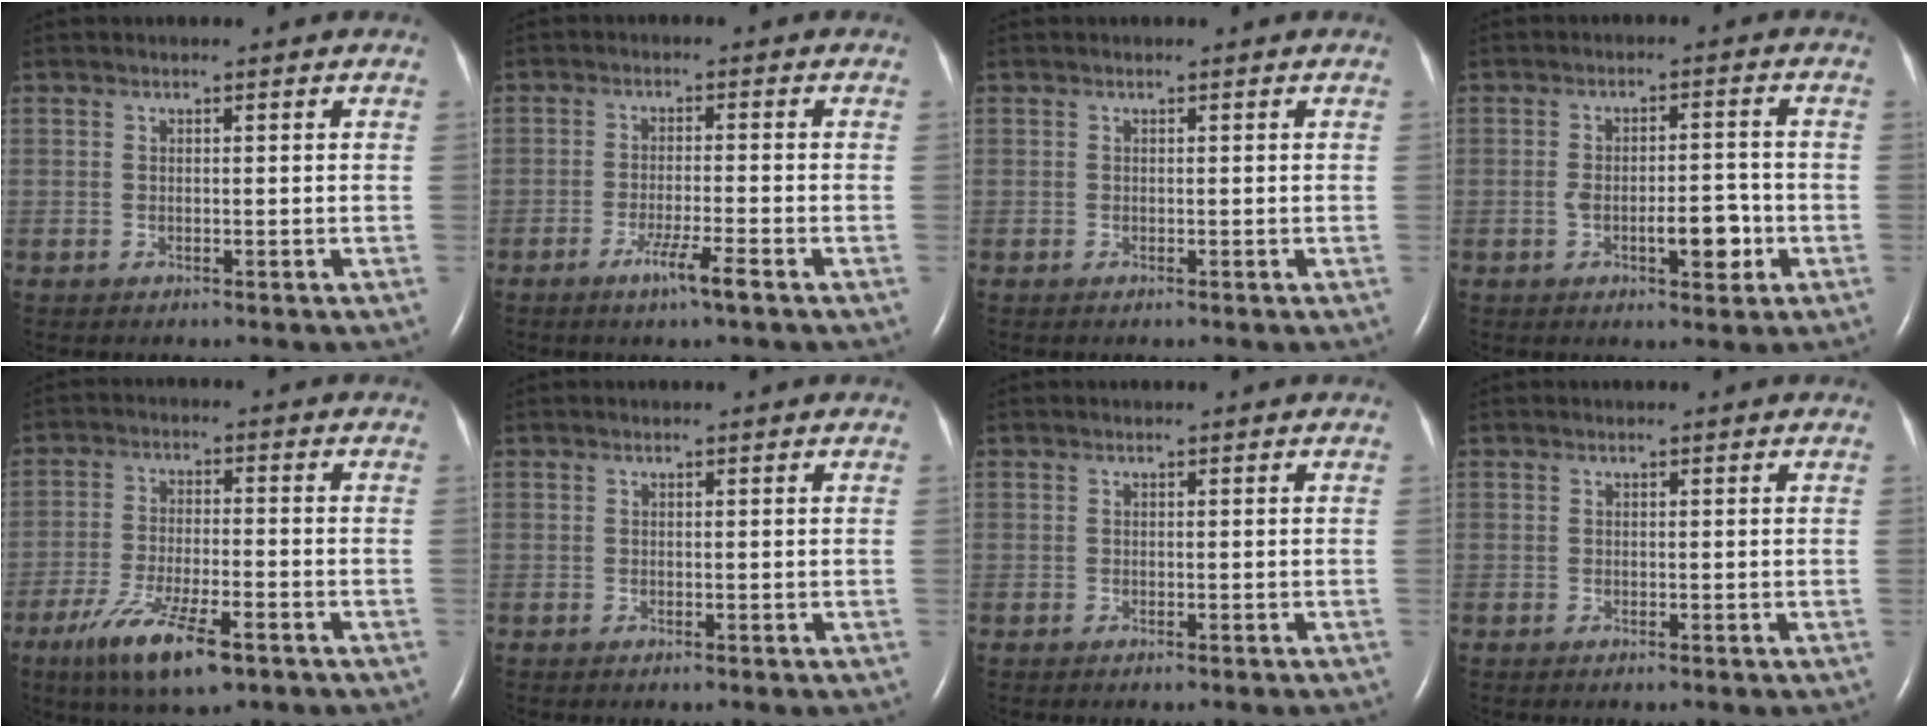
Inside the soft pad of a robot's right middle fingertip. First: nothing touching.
{"total": 4.5, "force": [-2.7, -0.4, 3.6], "torque": [-0.071, -0.010, -0.050]}
{"total": 0.0}
{"total": 5.7, "force": [-1.9, 1.9, 5.0], "torque": [-0.083, 0.006, -0.025]}
{"total": 10.6, "force": [-6.3, 2.2, 8.3], "torque": [-0.164, -0.022, -0.104]}
{"total": 0.0}
{"total": 1.2, "force": [-1.0, 0.0, 0.7], "torque": [-0.008, 0.000, -0.010]}
{"total": 0.0}